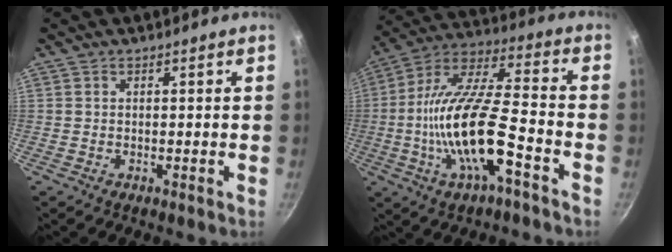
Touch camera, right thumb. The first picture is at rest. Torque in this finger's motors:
{"motor_torque": [2.55, 2.32, 2.22, -0.54, 0.83]}